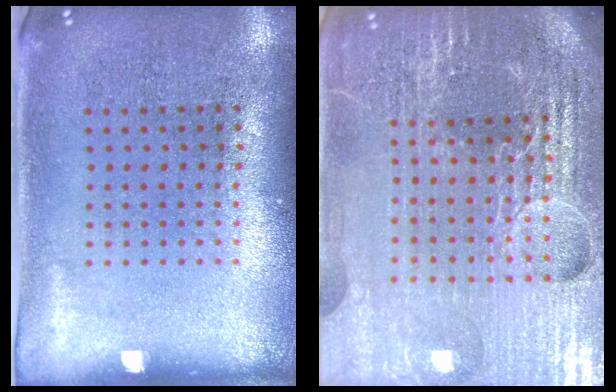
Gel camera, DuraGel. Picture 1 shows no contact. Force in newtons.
{"total": 6.2, "press": 5.5, "slide": 2.9}